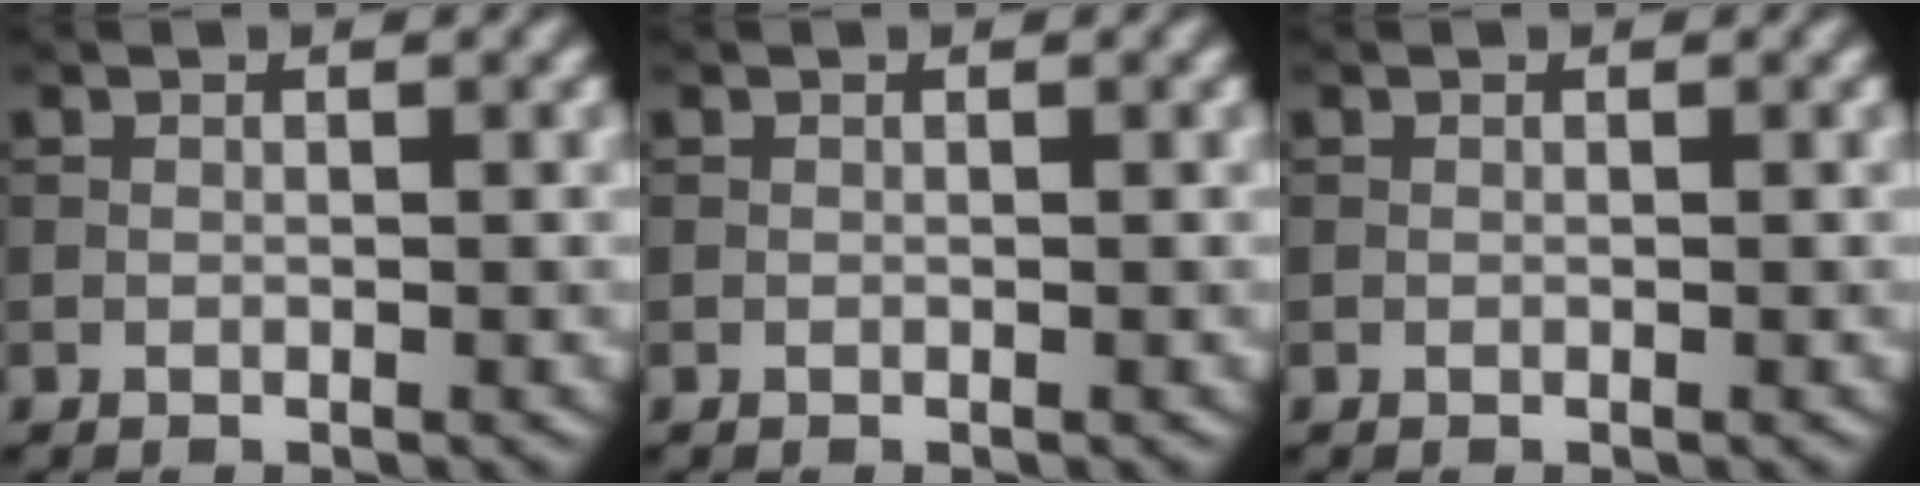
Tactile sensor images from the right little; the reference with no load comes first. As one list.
[{"total": 0.0}, {"total": 0.0}]